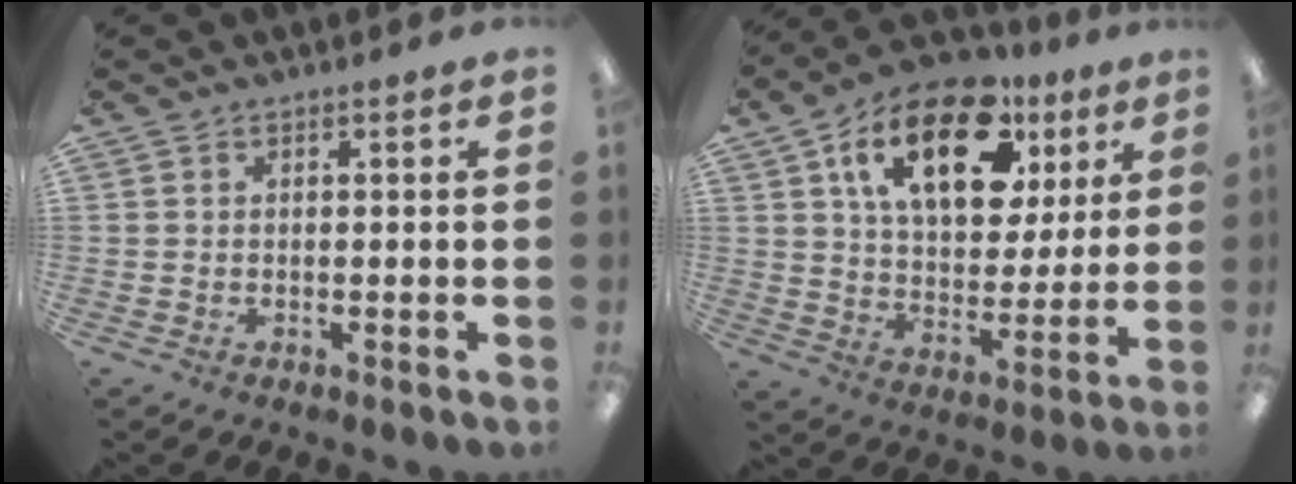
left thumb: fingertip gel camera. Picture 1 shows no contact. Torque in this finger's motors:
{"motor_torque": [1.94, 2.20, 1.49, -1.28, 0.32]}